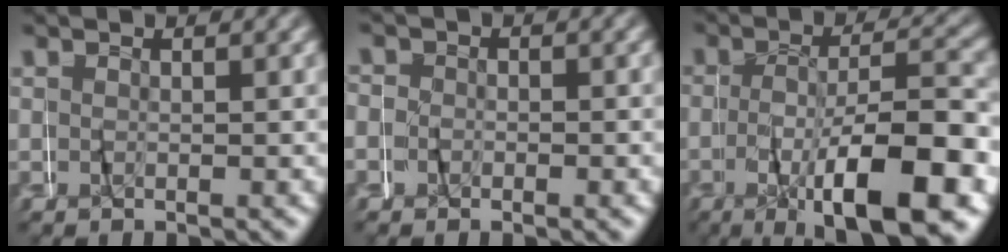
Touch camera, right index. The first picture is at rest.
{"total": 1.7, "force": [-0.4, 1.6, -0.1], "torque": [0.002, 0.004, -0.015]}
{"total": 10.5, "force": [-4.5, 3.7, 8.8], "torque": [-0.131, -0.005, -0.063]}